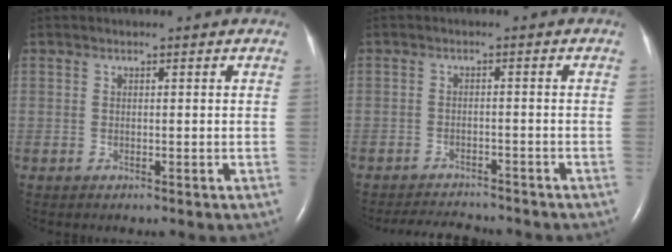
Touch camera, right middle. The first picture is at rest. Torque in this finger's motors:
{"motor_torque": [0.06, -0.03, 0.10, 0.04]}